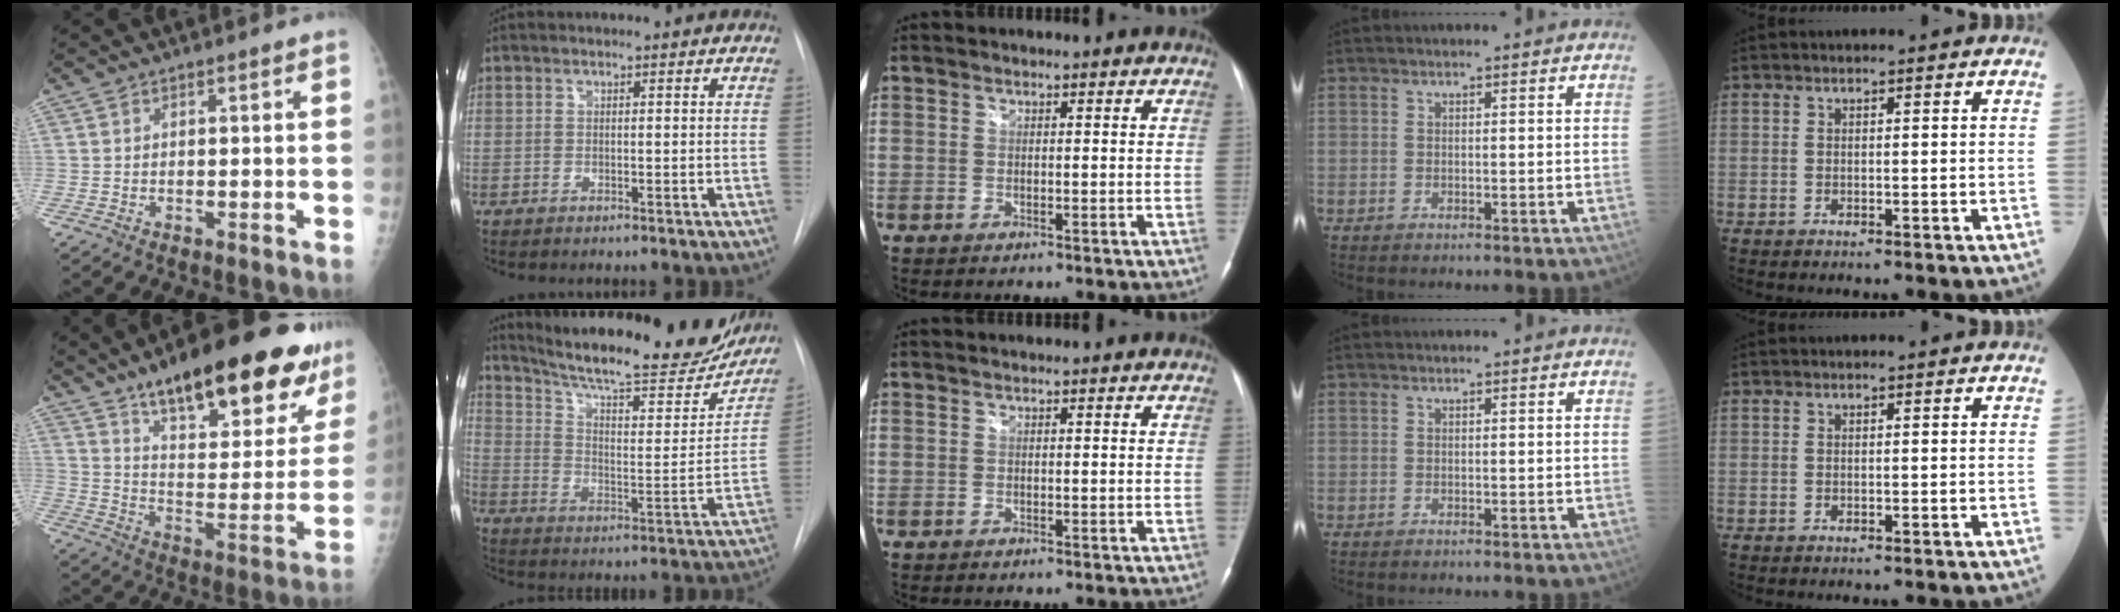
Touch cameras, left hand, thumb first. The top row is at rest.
{"thumb": {"total": 28.6, "force": [19.2, 9.3, 19.1], "torque": [-0.232, -0.066, 0.284]}, "index": {"total": 24.9, "force": [21.6, 4.3, 11.6], "torque": [-0.179, -0.039, 0.298]}}